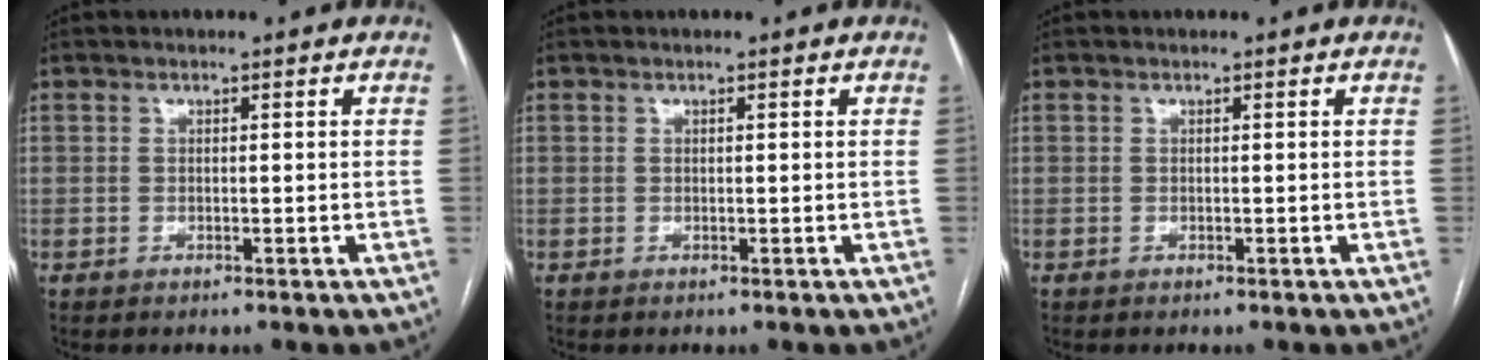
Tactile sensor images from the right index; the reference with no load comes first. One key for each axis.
{"total": 0.0}
{"total": 0.0}